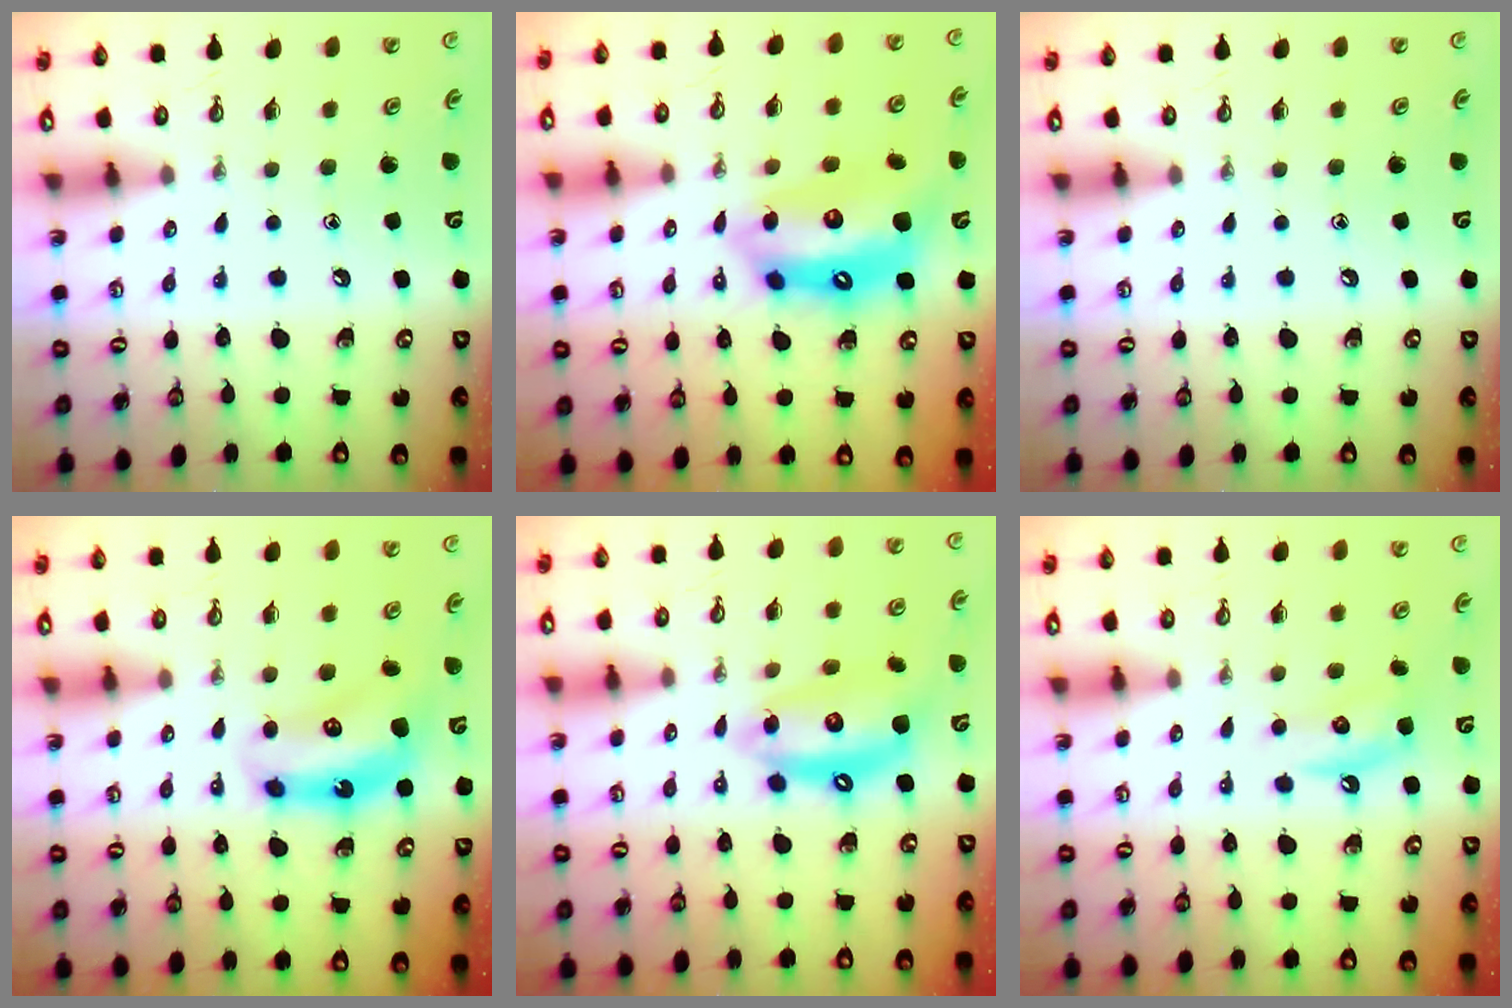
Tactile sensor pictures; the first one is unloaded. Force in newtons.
{"total": 13.1, "press": 13.0, "slide": 1.4}
{"total": 0.0}
{"total": 7.2, "press": 7.2, "slide": 0.5}
{"total": 11.8, "press": 11.7, "slide": 1.2}
{"total": 5.1, "press": 5.0, "slide": 0.9}